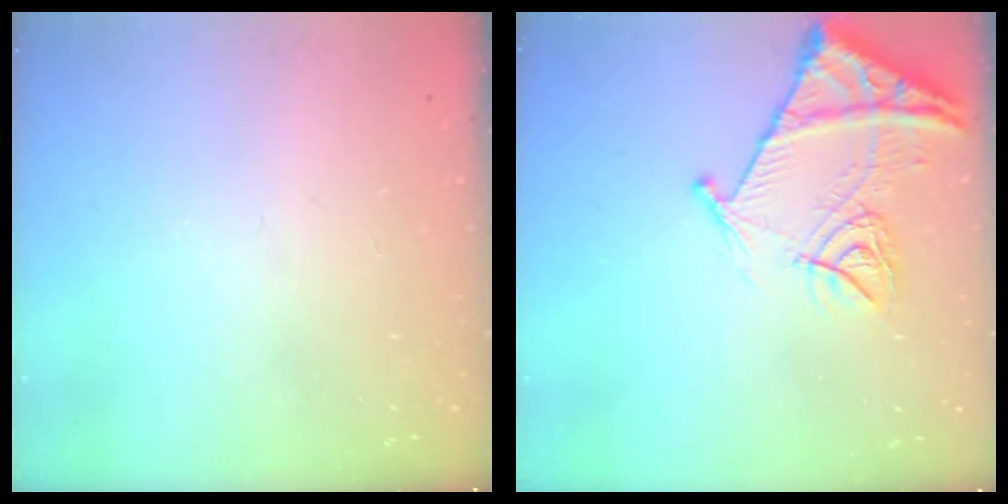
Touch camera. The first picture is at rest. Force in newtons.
{"total": 13.6, "press": 13.6, "slide": 1.5}